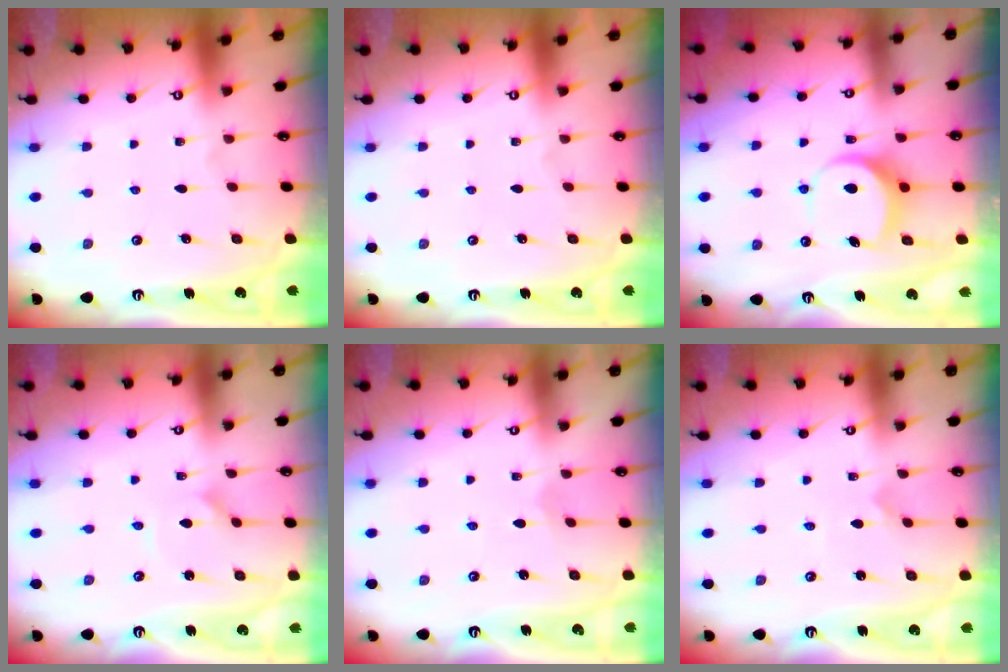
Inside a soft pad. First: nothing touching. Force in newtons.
{"total": 0.0}
{"total": 8.1, "press": 8.0, "slide": 0.9}
{"total": 1.2, "press": 1.2, "slide": 0.2}
{"total": 1.7, "press": 1.7, "slide": 0.1}
{"total": 0.6, "press": 0.6, "slide": 0.0}